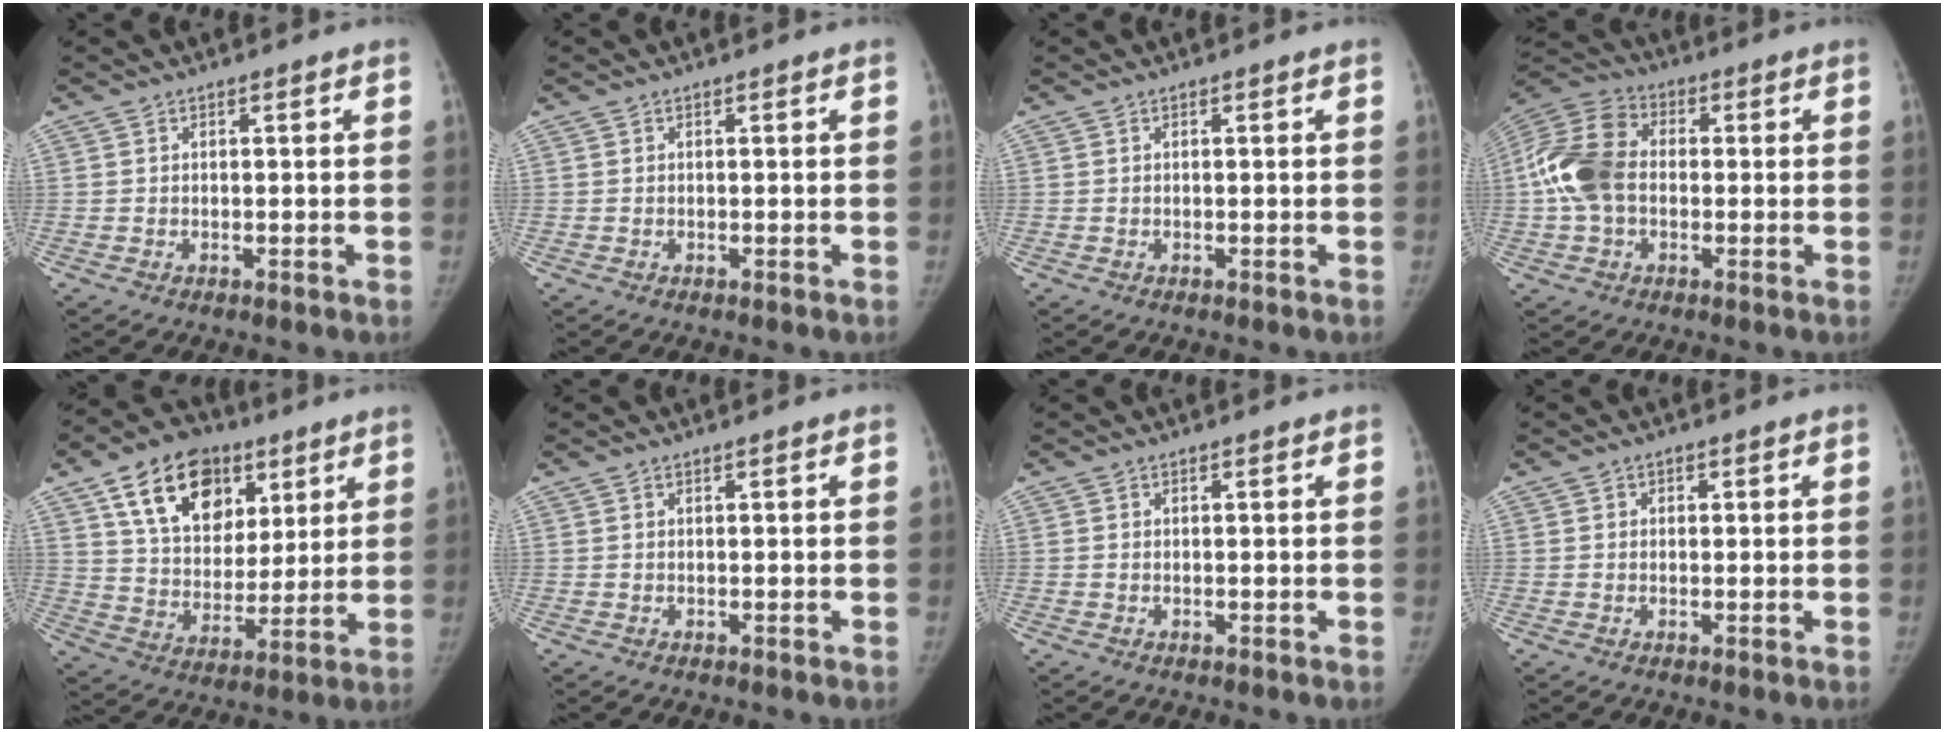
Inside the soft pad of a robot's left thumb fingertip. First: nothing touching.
{"total": 0.0}
{"total": 0.0}
{"total": 14.6, "force": [-0.1, 10.3, 10.3], "torque": [-0.212, 0.035, -0.011]}
{"total": 19.1, "force": [9.2, 13.0, 10.5], "torque": [-0.136, -0.023, 0.155]}
{"total": 0.0}
{"total": 0.0}
{"total": 1.0, "force": [0.2, 0.9, 0.3], "torque": [0.005, 0.003, -0.002]}